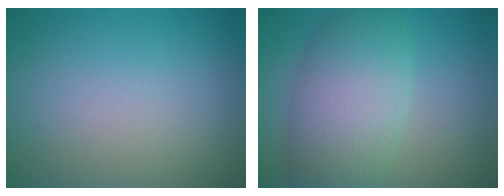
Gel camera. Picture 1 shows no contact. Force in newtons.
{"total": 6.8, "press": 6.8, "slide": 0.3}